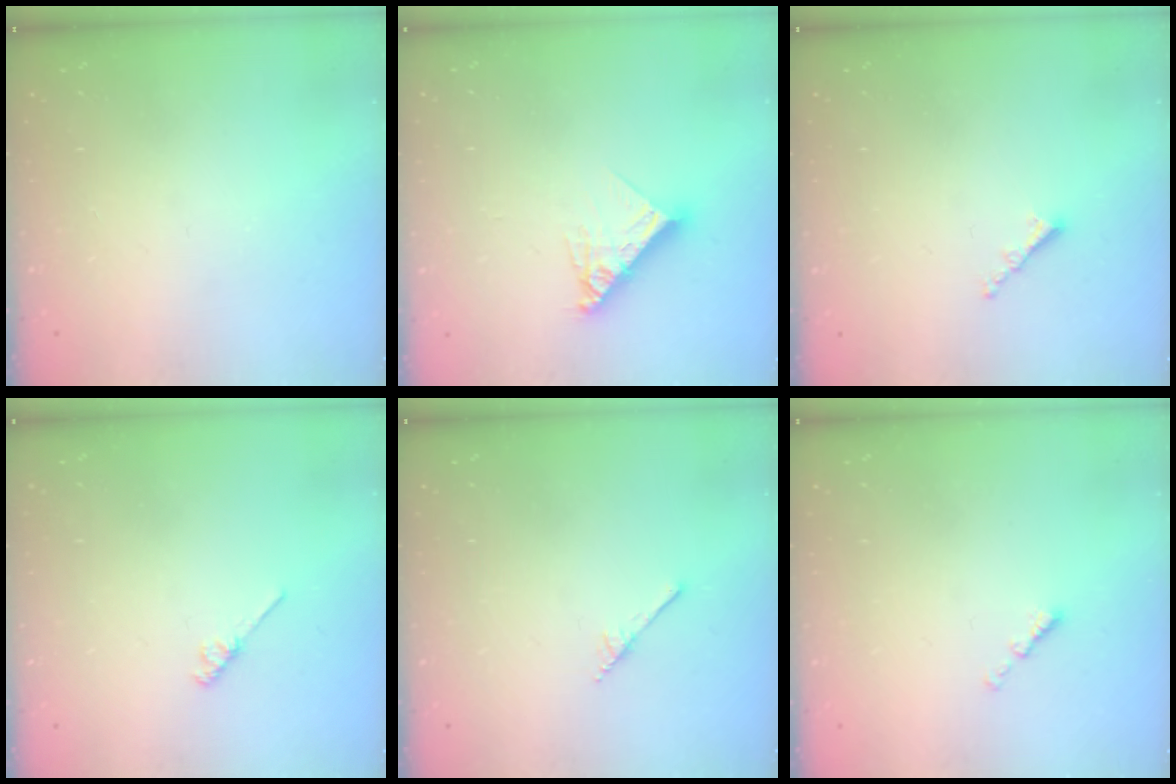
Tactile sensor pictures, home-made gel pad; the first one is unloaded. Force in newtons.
{"total": 10.7, "press": 10.6, "slide": 0.9}
{"total": 1.2, "press": 1.1, "slide": 0.5}
{"total": 2.7, "press": 2.7, "slide": 0.4}
{"total": 1.7, "press": 1.7, "slide": 0.1}
{"total": 0.0}